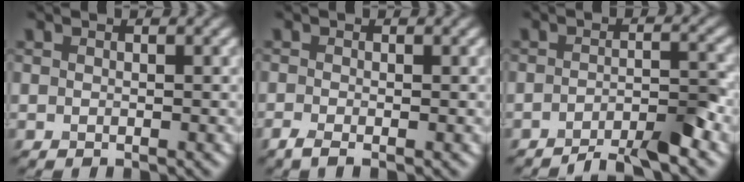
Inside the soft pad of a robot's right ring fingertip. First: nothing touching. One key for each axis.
{"total": 1.5, "fx": -0.9, "fy": 0.3, "fz": 1.1, "tx": -0.024, "ty": -0.011, "tz": -0.024}
{"total": 4.6, "fx": -3.4, "fy": 0.8, "fz": 2.9, "tx": -0.035, "ty": 0.009, "tz": -0.058}